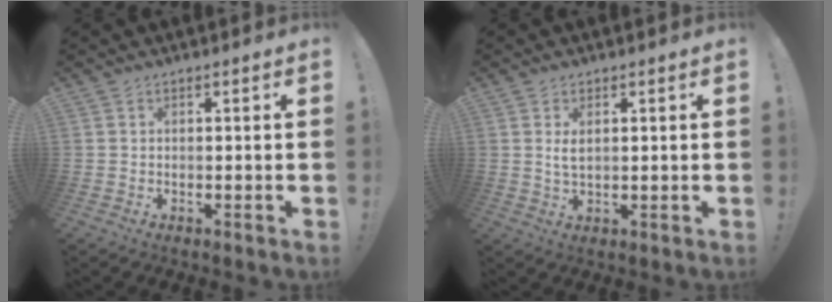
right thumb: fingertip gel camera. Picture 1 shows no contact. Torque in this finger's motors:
{"motor_torque": [-0.29, 0.22, 0.05, 0.31, 0.00]}